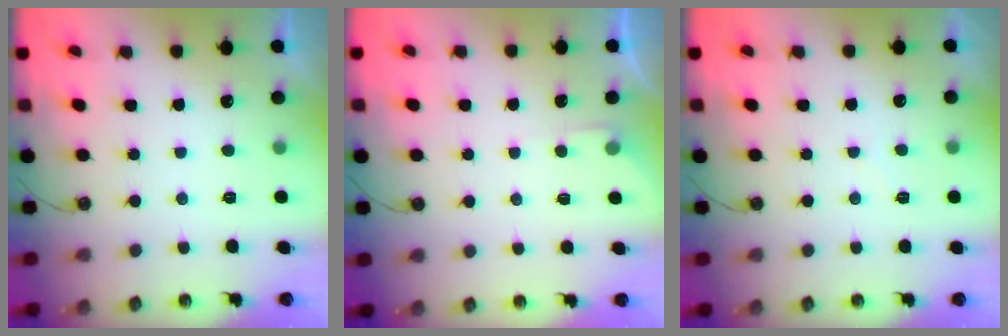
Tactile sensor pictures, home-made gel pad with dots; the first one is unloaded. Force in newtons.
{"total": 3.2, "press": 3.2, "slide": 0.4}
{"total": 4.1, "press": 4.1, "slide": 0.5}